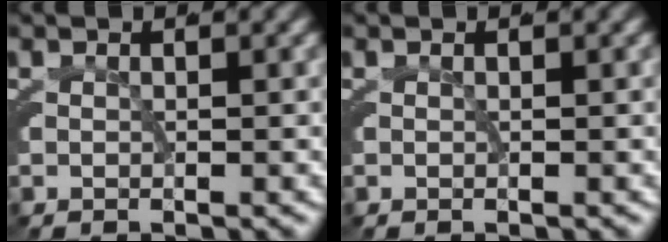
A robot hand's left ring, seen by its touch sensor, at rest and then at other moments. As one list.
[{"total": 0.0}]